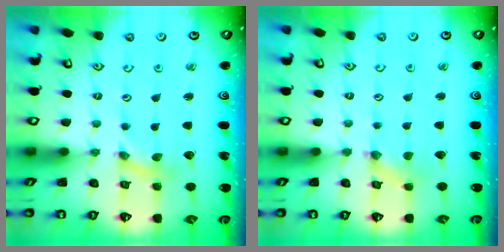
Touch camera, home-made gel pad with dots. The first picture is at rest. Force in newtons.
{"total": 0.8, "press": 0.7, "slide": 0.2}